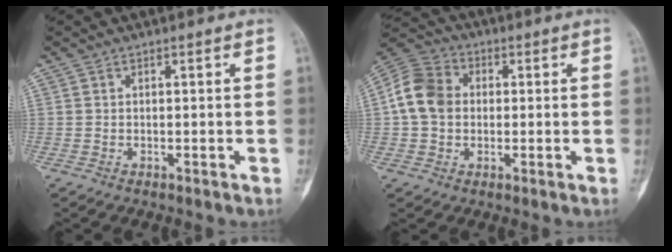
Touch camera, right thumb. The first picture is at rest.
{"total": 9.9, "force": [0.4, 8.0, 5.8], "torque": [-0.101, 0.023, -0.004]}